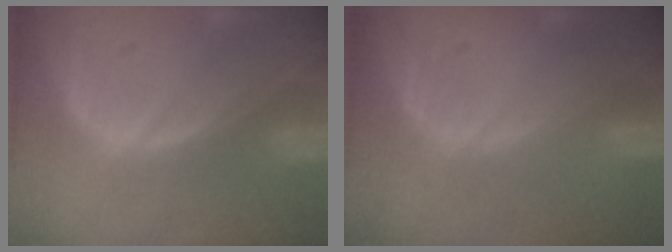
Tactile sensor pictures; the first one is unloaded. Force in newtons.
{"total": 0.0}